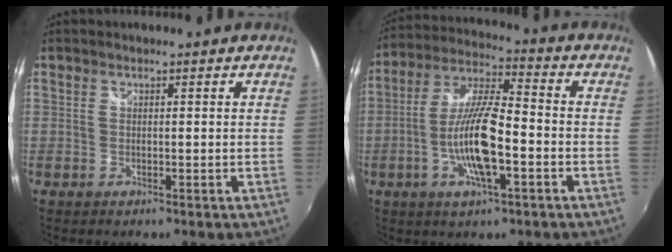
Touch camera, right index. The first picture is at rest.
{"total": 13.3, "force": [-4.0, 3.1, 12.3], "torque": [-0.251, -0.001, -0.078]}